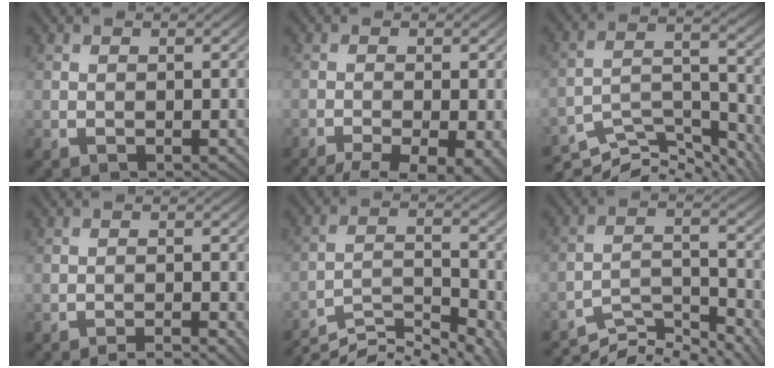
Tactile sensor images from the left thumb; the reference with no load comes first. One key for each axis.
{"total": 8.7, "fx": -6.3, "fy": 2.3, "fz": 5.5, "tx": -0.094, "ty": -0.026, "tz": -0.081}
{"total": 9.9, "fx": -8.1, "fy": 2.5, "fz": 5.1, "tx": -0.102, "ty": -0.004, "tz": -0.143}
{"total": 3.4, "fx": -2.7, "fy": 0.3, "fz": 2.0, "tx": -0.031, "ty": 0.010, "tz": -0.048}
{"total": 10.2, "fx": -8.6, "fy": 2.3, "fz": 5.1, "tx": -0.097, "ty": -0.004, "tz": -0.142}
{"total": 8.5, "fx": -7.2, "fy": 2.2, "fz": 3.9, "tx": -0.073, "ty": 0.000, "tz": -0.129}